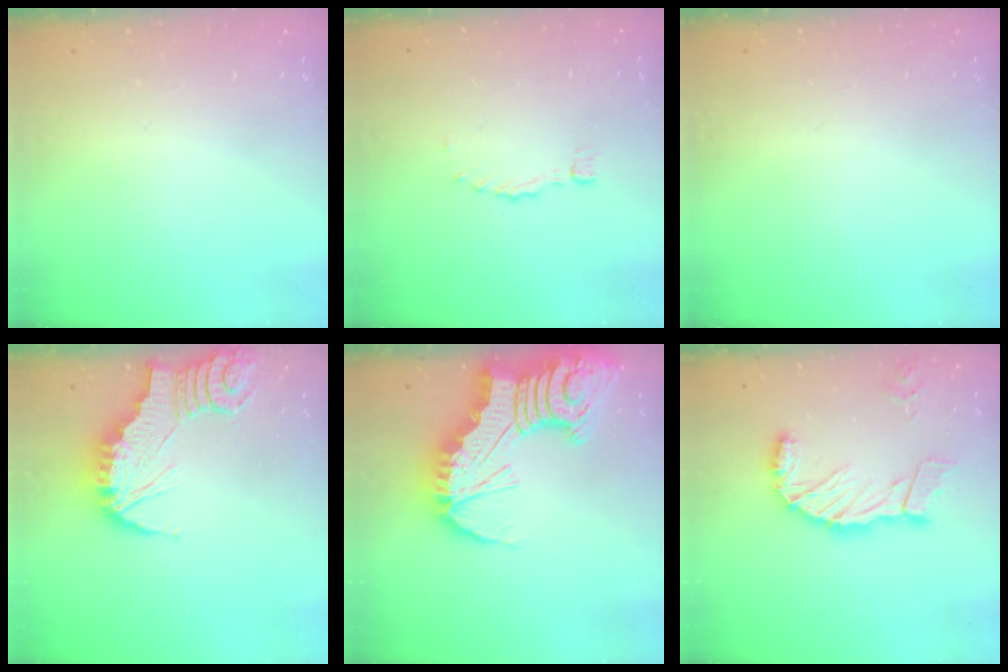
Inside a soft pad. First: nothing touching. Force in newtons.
{"total": 0.0}
{"total": 0.0}
{"total": 2.2, "press": 2.2, "slide": 0.2}
{"total": 20.1, "press": 19.9, "slide": 2.2}
{"total": 15.1, "press": 15.0, "slide": 1.6}